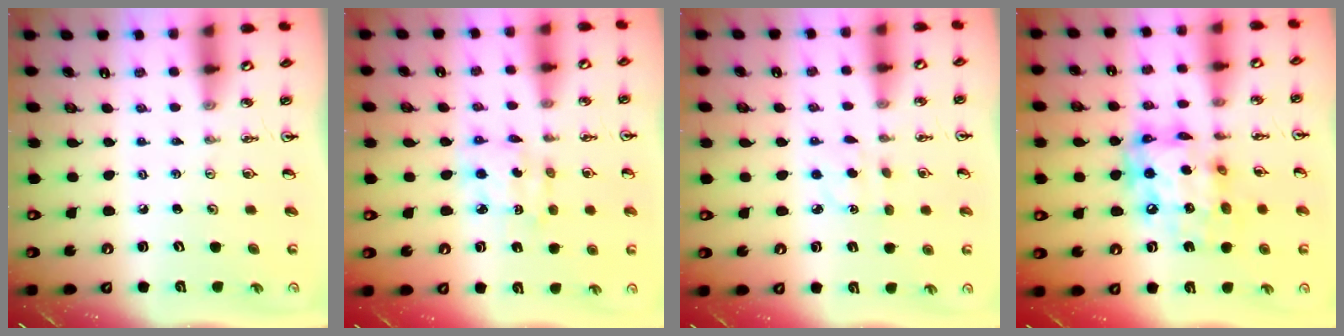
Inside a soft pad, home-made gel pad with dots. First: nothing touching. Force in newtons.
{"total": 5.3, "press": 5.3, "slide": 0.4}
{"total": 2.6, "press": 2.6, "slide": 0.5}
{"total": 16.7, "press": 16.6, "slide": 1.4}